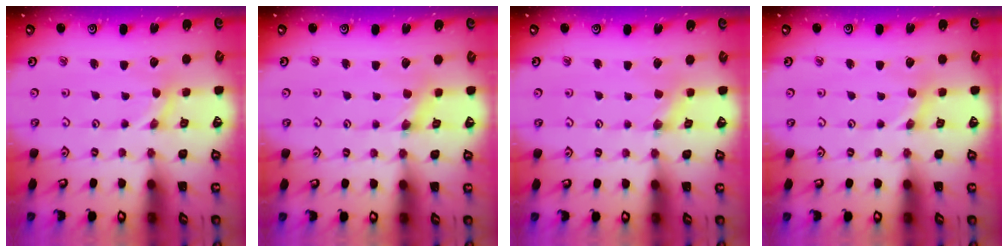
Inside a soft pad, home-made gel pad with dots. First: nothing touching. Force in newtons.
{"total": 1.3, "press": 1.3, "slide": 0.2}
{"total": 0.0}
{"total": 0.0}